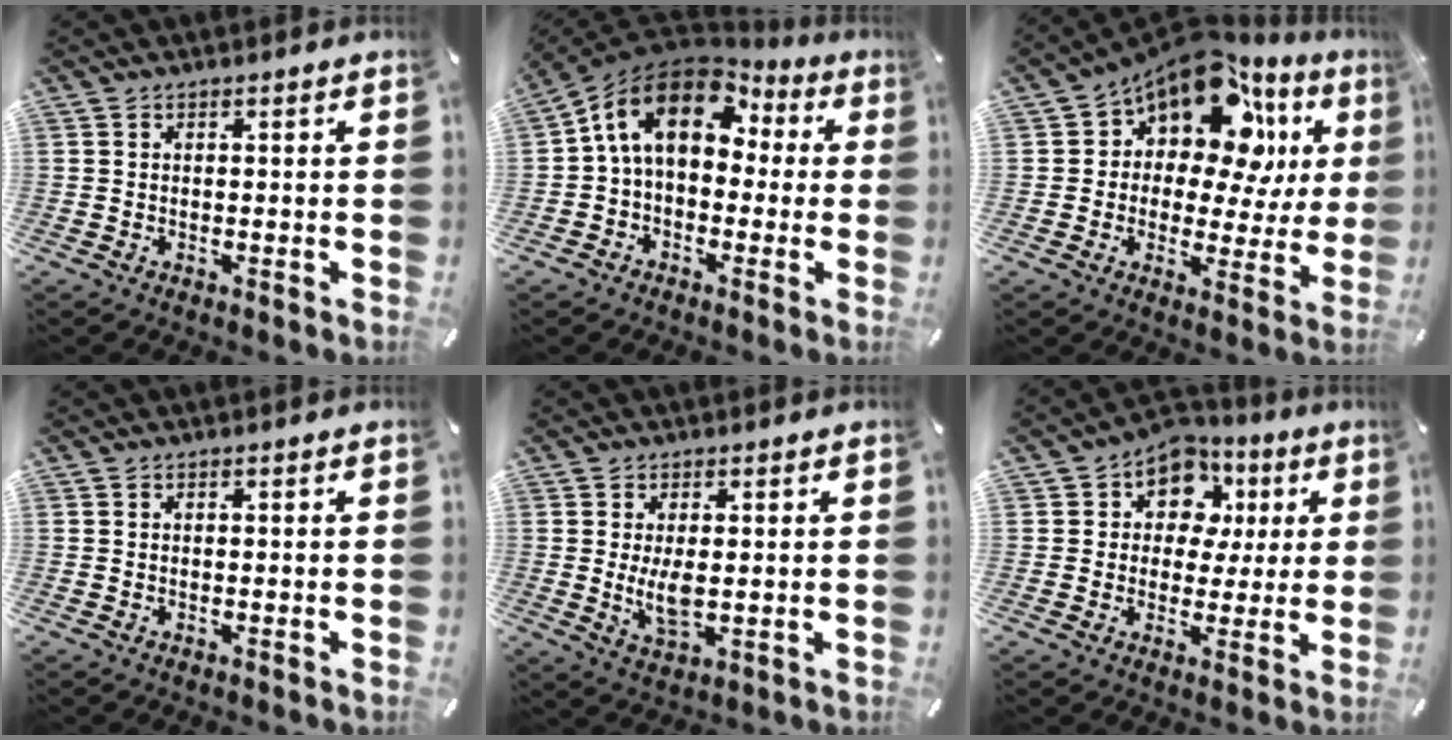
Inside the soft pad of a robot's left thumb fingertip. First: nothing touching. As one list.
[{"total": 14.0, "force": [3.0, 10.0, 9.3], "torque": [-0.173, 0.004, 0.051]}, {"total": 14.4, "force": [9.1, 7.9, 7.8], "torque": [-0.130, -0.078, 0.159]}, {"total": 0.0}, {"total": 5.8, "force": [0.3, 2.9, 5.0], "torque": [-0.107, -0.006, 0.000]}, {"total": 9.7, "force": [3.9, 8.0, 4.0], "torque": [-0.070, -0.025, 0.072]}]